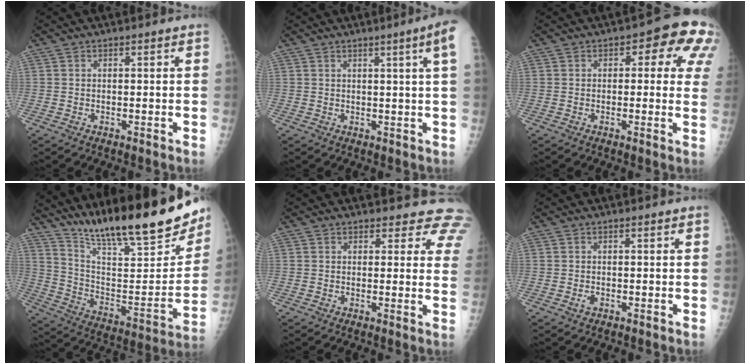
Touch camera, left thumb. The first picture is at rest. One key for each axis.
{"total": 6.0, "fx": 2.7, "fy": -1.1, "fz": 5.3, "tx": -0.068, "ty": -0.010, "tz": 0.032}
{"total": 10.4, "fx": 3.5, "fy": 4.8, "fz": 8.6, "tx": -0.046, "ty": 0.004, "tz": 0.029}
{"total": 27.7, "fx": 21.3, "fy": 5.4, "fz": 16.9, "tx": -0.242, "ty": -0.094, "tz": 0.334}
{"total": 8.2, "fx": 7.3, "fy": 3.5, "fz": 1.3, "tx": 0.040, "ty": -0.029, "tz": 0.051}
{"total": 0.6, "fx": -0.4, "fy": 0.4, "fz": 0.3, "tx": 0.001, "ty": 0.006, "tz": -0.006}